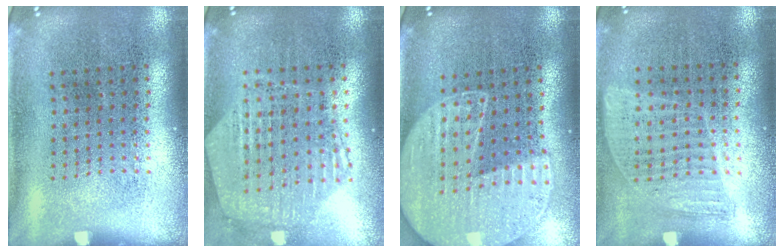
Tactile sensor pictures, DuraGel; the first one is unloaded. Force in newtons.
{"total": 1.2, "press": 1.2, "slide": 0.1}
{"total": 1.7, "press": 1.6, "slide": 0.7}
{"total": 0.9, "press": 0.8, "slide": 0.4}